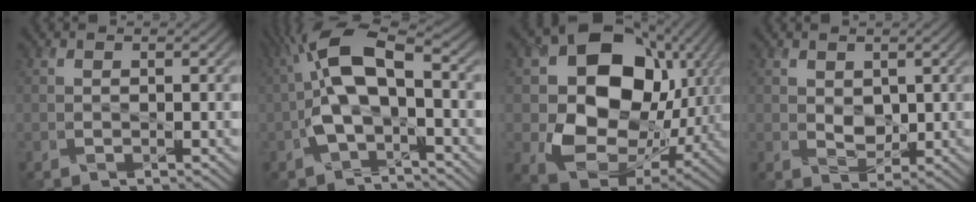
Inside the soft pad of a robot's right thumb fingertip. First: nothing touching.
{"total": 10.0, "force": [-1.1, 4.5, 8.9], "torque": [-0.178, 0.026, -0.032]}
{"total": 16.9, "force": [2.1, 13.3, 10.3], "torque": [-0.182, -0.028, 0.049]}
{"total": 2.6, "force": [0.8, 1.8, 1.6], "torque": [-0.037, -0.006, 0.019]}